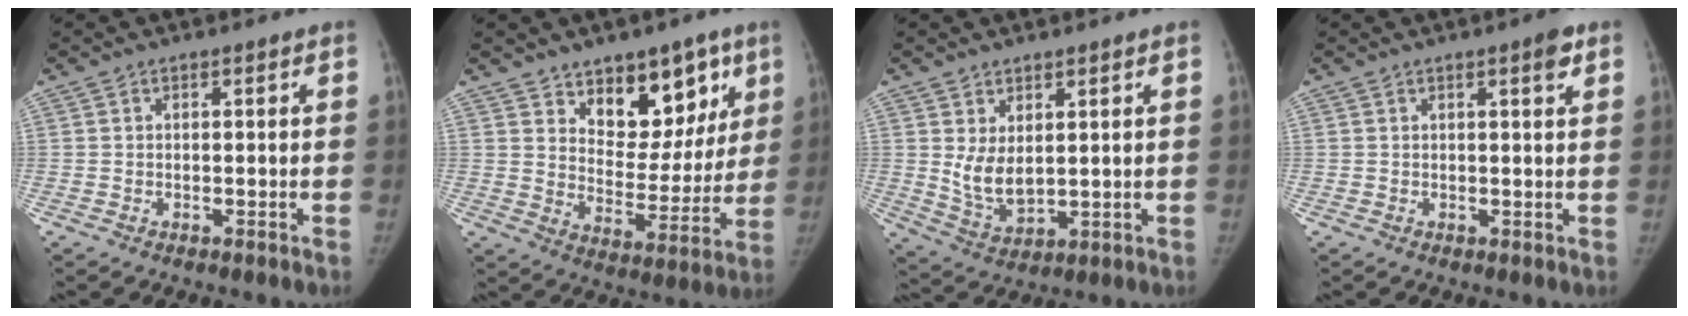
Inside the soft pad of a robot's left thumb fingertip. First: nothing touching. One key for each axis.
{"total": 14.5, "fx": 8.7, "fy": 8.5, "fz": 7.9, "tx": -0.047, "ty": -0.054, "tz": 0.142}
{"total": 6.5, "fx": 1.8, "fy": 3.7, "fz": 5.1, "tx": -0.082, "ty": -0.024, "tz": 0.051}
{"total": 2.6, "fx": 1.4, "fy": 0.5, "fz": 2.1, "tx": -0.026, "ty": -0.005, "tz": 0.017}